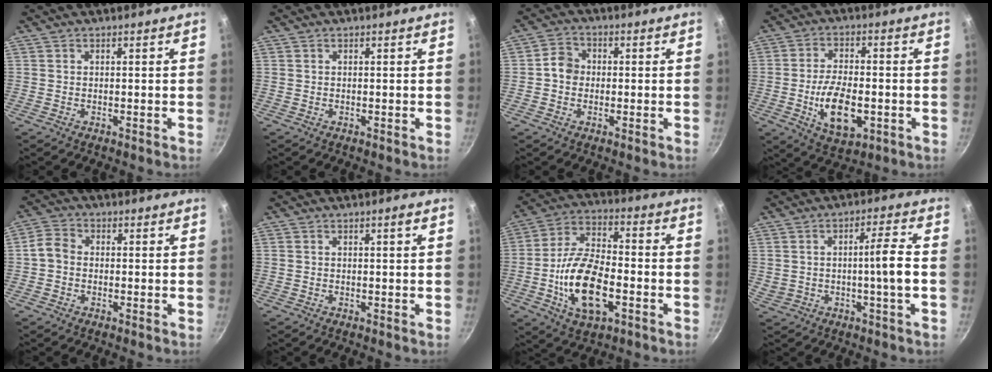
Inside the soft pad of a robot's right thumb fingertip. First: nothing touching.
{"total": 0.0}
{"total": 4.4, "force": [-0.2, 3.8, 2.1], "torque": [-0.016, 0.014, -0.015]}
{"total": 11.9, "force": [-2.9, 6.0, 9.8], "torque": [-0.165, 0.008, -0.045]}
{"total": 4.1, "force": [-0.5, 3.4, 2.2], "torque": [-0.037, 0.013, -0.022]}
{"total": 1.0, "force": [0.2, -0.1, 1.0], "torque": [-0.019, 0.001, 0.006]}
{"total": 16.6, "force": [-4.6, 8.2, 13.7], "torque": [-0.249, 0.028, -0.088]}
{"total": 6.7, "force": [-0.5, 0.8, 6.7], "torque": [-0.112, 0.021, 0.002]}